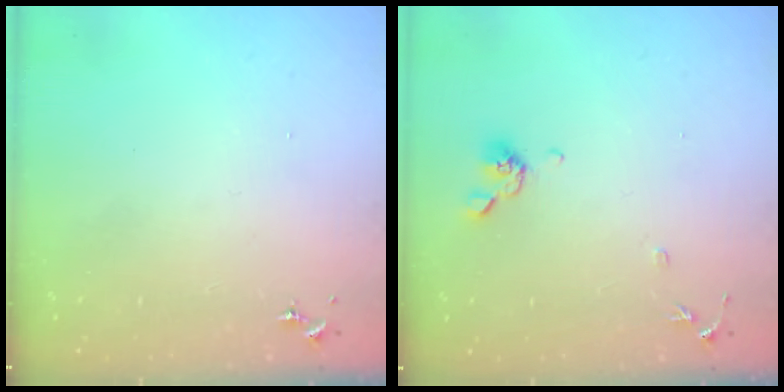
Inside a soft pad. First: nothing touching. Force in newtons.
{"total": 8.3, "press": 8.2, "slide": 1.6}